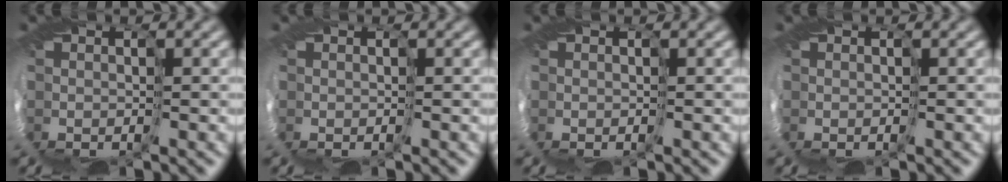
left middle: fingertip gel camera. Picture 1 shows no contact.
{"total": 0.0}
{"total": 0.0}
{"total": 0.0}